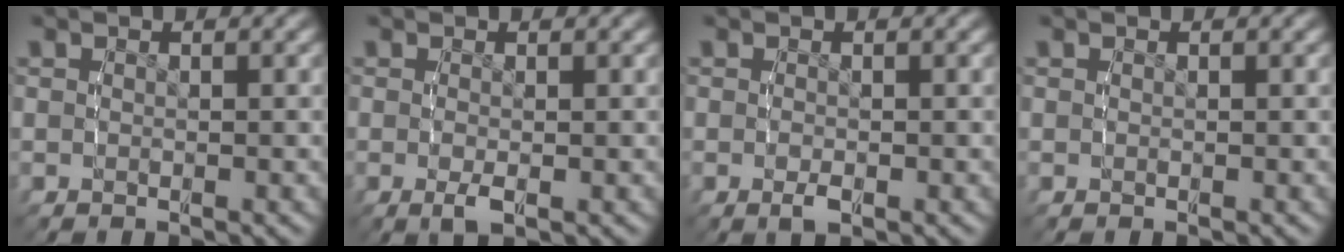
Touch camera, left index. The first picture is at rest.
{"total": 1.5, "force": [-0.5, 0.3, 1.4], "torque": [-0.033, -0.005, -0.007]}
{"total": 1.0, "force": [-0.4, 0.2, 0.8], "torque": [-0.020, 0.001, -0.010]}
{"total": 0.0}